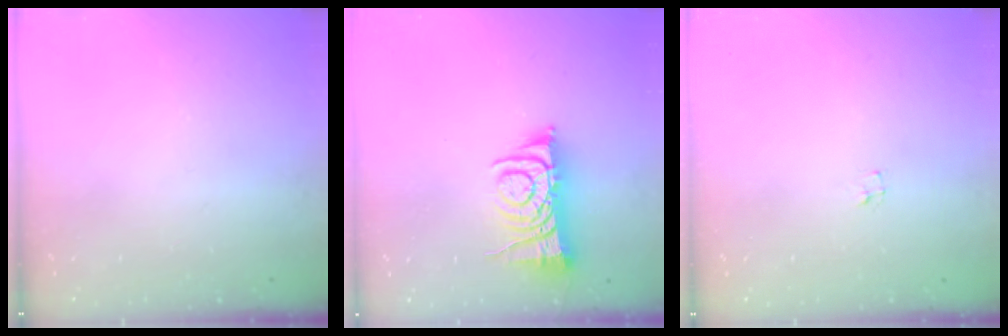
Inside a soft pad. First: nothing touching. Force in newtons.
{"total": 8.6, "press": 8.5, "slide": 1.0}
{"total": 1.2, "press": 1.2, "slide": 0.1}